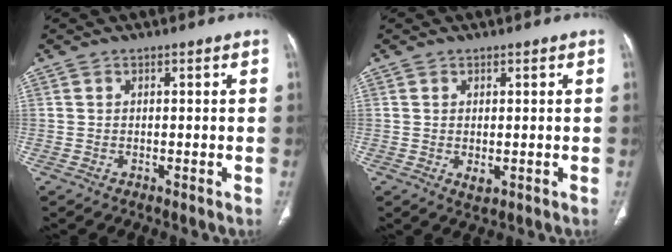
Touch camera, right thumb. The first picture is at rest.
{"total": 1.9, "force": [-0.3, 1.0, 1.6], "torque": [-0.025, -0.005, 0.002]}